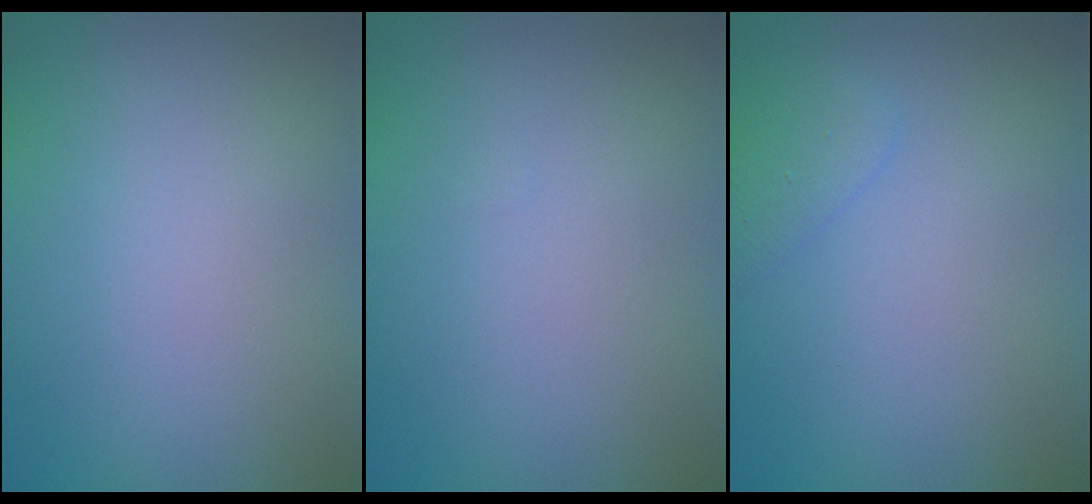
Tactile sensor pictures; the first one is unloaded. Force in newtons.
{"total": 0.0}
{"total": 1.3, "press": 1.3, "slide": 0.0}